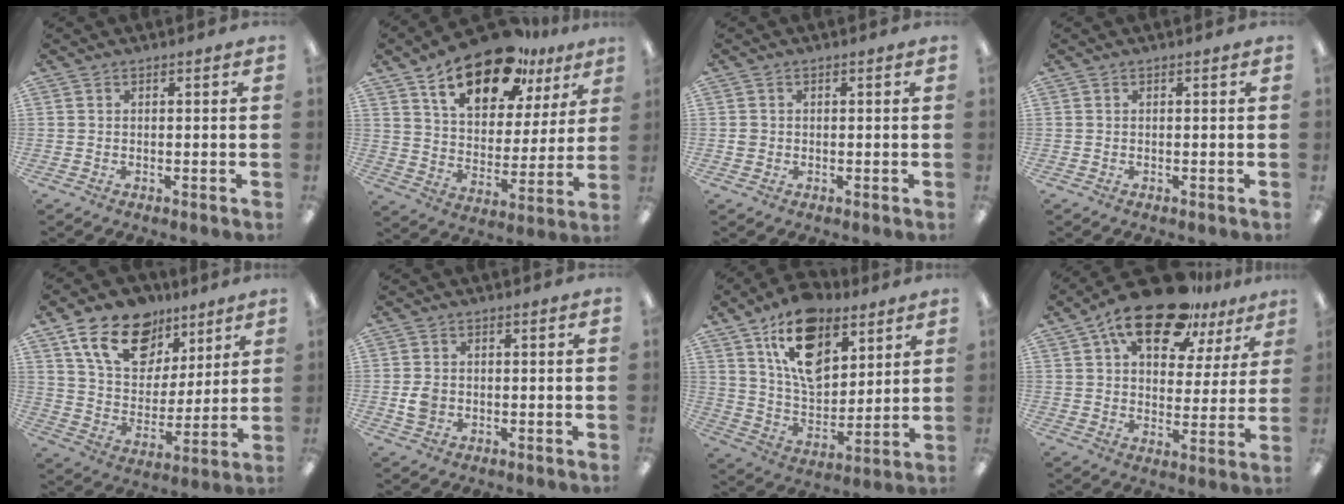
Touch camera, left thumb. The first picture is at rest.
{"total": 19.5, "force": [13.4, 9.3, 10.7], "torque": [-0.176, -0.069, 0.231]}
{"total": 1.3, "force": [-0.2, 1.2, 0.2], "torque": [-0.003, 0.005, -0.006]}
{"total": 0.0}
{"total": 17.5, "force": [10.4, 11.3, 8.4], "torque": [-0.147, -0.041, 0.192]}
{"total": 3.7, "force": [-0.4, 3.1, 2.0], "torque": [-0.027, 0.003, -0.008]}
{"total": 17.6, "force": [10.2, 10.3, 9.9], "torque": [-0.161, -0.041, 0.185]}
{"total": 17.1, "force": [12.0, 7.3, 9.8], "torque": [-0.171, -0.059, 0.207]}